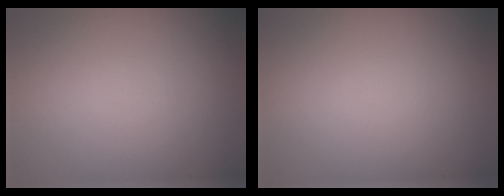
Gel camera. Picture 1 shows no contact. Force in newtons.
{"total": 0.0}